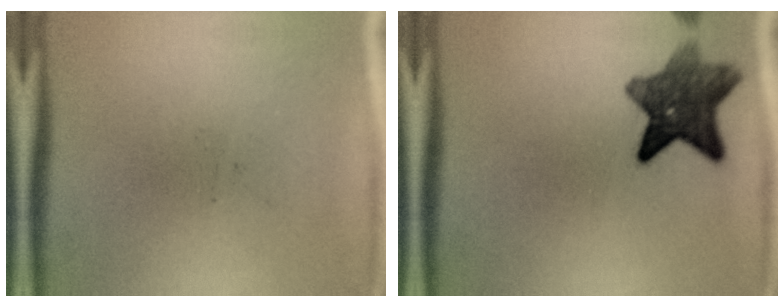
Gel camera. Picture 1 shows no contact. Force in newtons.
{"total": 8.6}